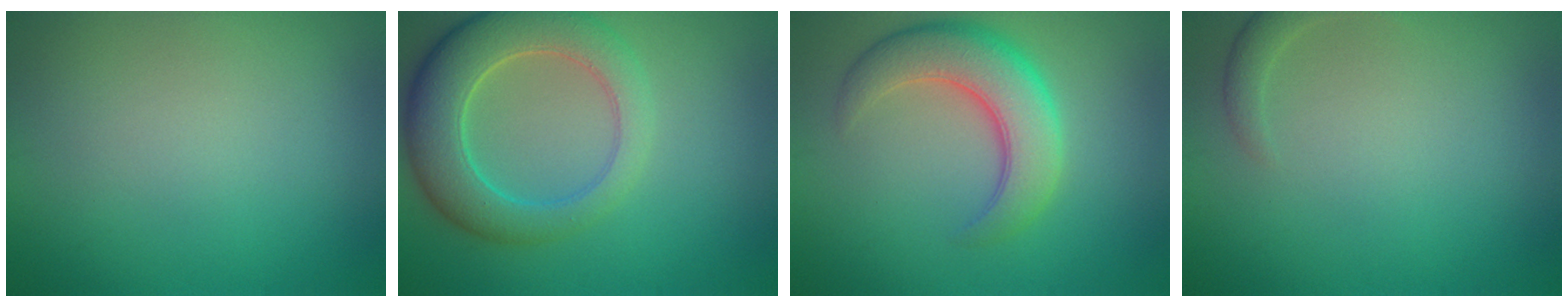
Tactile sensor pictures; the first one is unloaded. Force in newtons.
{"total": 6.8, "press": 6.8, "slide": 0.4}
{"total": 6.2, "press": 6.2, "slide": 0.2}
{"total": 1.4, "press": 1.4, "slide": 0.1}